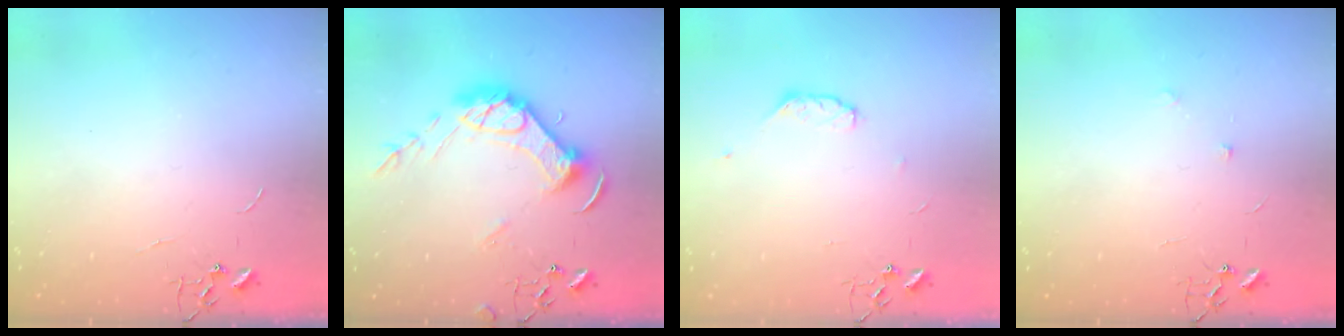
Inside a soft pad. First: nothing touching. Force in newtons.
{"total": 15.8, "press": 15.7, "slide": 1.6}
{"total": 5.3, "press": 5.2, "slide": 1.0}
{"total": 5.1, "press": 4.9, "slide": 1.7}